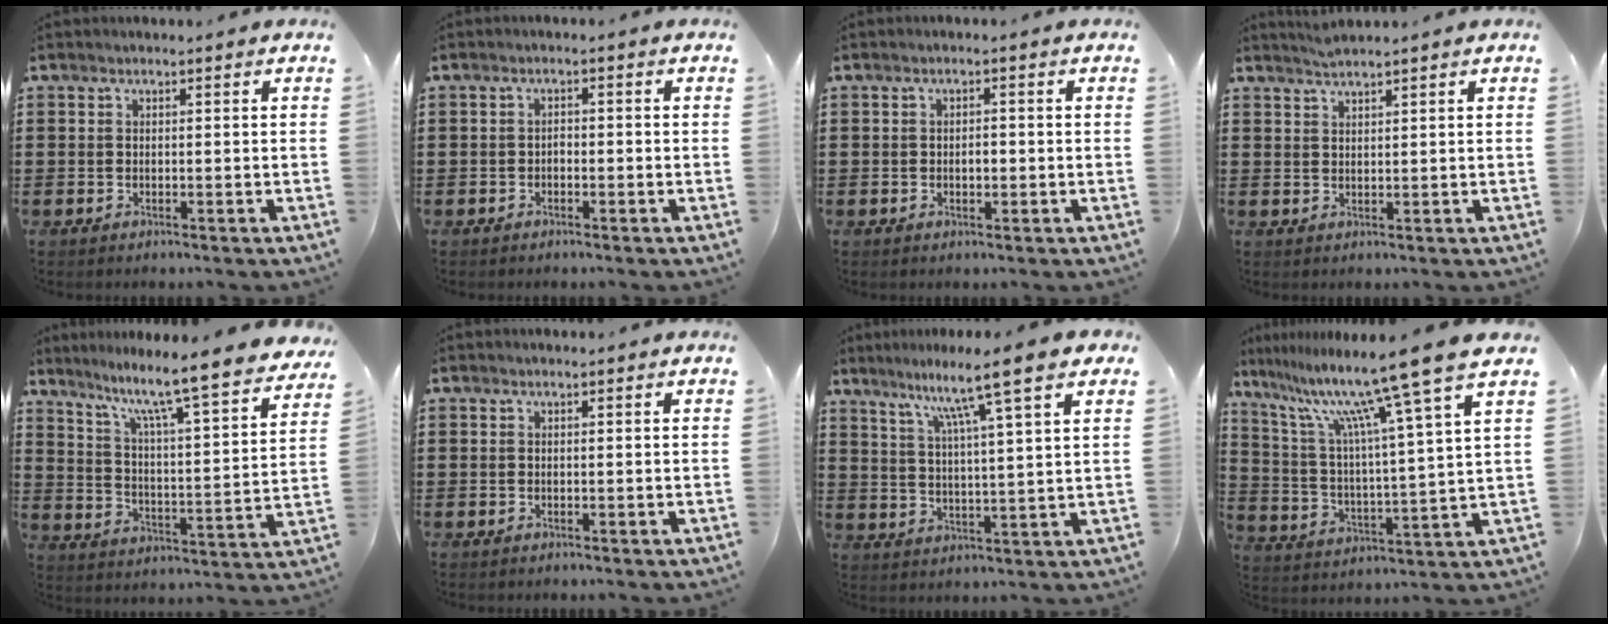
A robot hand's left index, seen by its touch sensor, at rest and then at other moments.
{"total": 1.1, "force": [-0.9, 0.4, 0.4], "torque": [-0.013, 0.002, -0.019]}
{"total": 1.5, "force": [-0.2, 0.8, 1.3], "torque": [-0.026, 0.005, -0.006]}
{"total": 1.6, "force": [1.5, -0.3, 0.4], "torque": [-0.011, 0.000, 0.030]}
{"total": 8.5, "force": [7.2, -0.5, 4.5], "torque": [-0.102, -0.066, 0.108]}
{"total": 0.0}
{"total": 9.4, "force": [6.9, -0.6, 6.4], "torque": [-0.129, -0.037, 0.107]}
{"total": 13.6, "force": [10.3, -0.3, 8.9], "torque": [-0.193, -0.067, 0.160]}